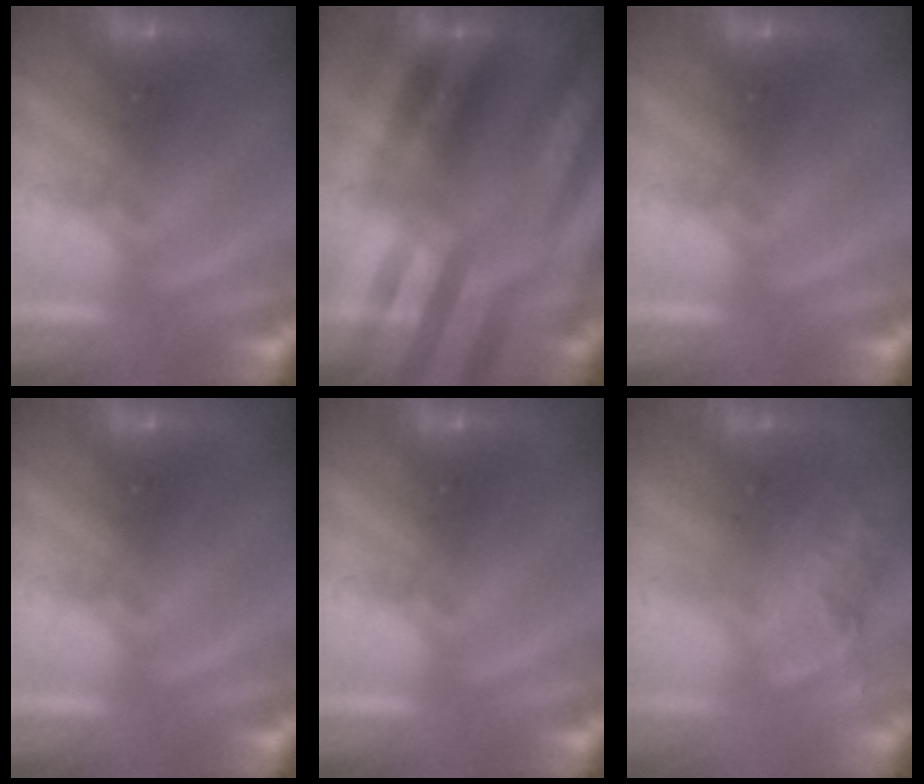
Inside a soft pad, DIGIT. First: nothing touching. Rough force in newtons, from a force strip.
{"total": 2.8}
{"total": 0.0}
{"total": 0.0}
{"total": 0.0}
{"total": 2.0}